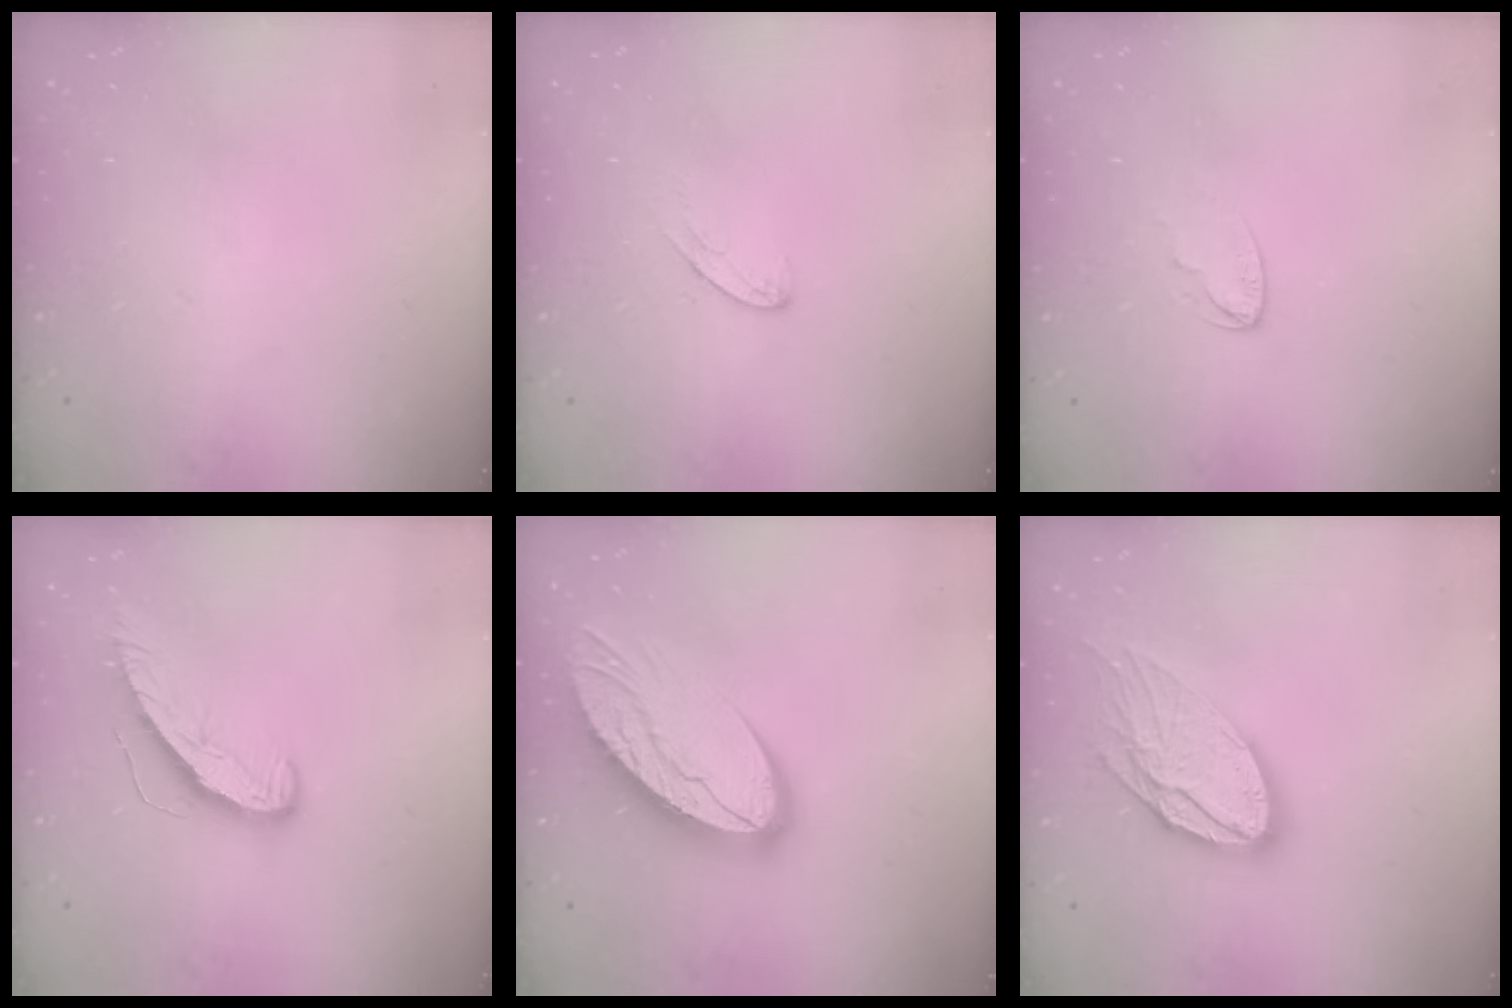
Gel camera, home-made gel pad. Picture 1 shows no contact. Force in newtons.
{"total": 5.4, "press": 5.4, "slide": 0.4}
{"total": 3.7, "press": 3.7, "slide": 0.3}
{"total": 9.4, "press": 9.4, "slide": 0.4}
{"total": 14.5, "press": 14.5, "slide": 1.3}
{"total": 16.0, "press": 15.9, "slide": 1.5}